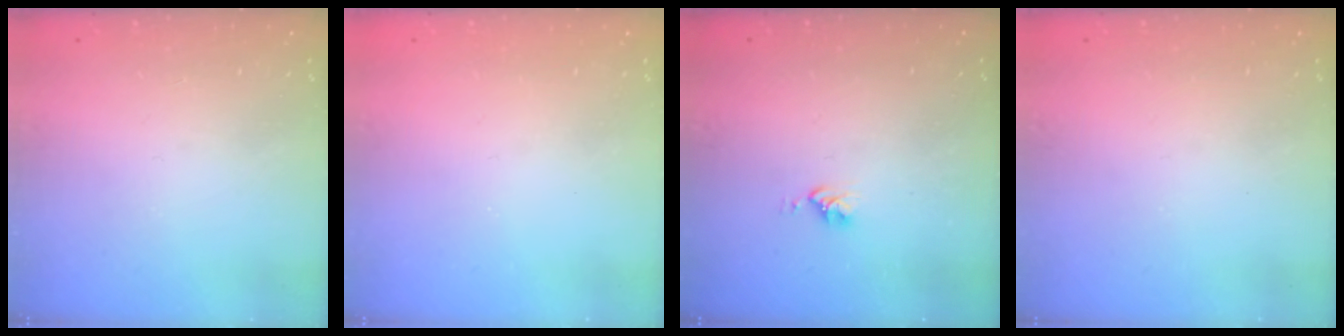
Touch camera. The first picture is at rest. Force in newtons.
{"total": 0.0}
{"total": 2.8, "press": 2.8, "slide": 0.4}
{"total": 0.0}